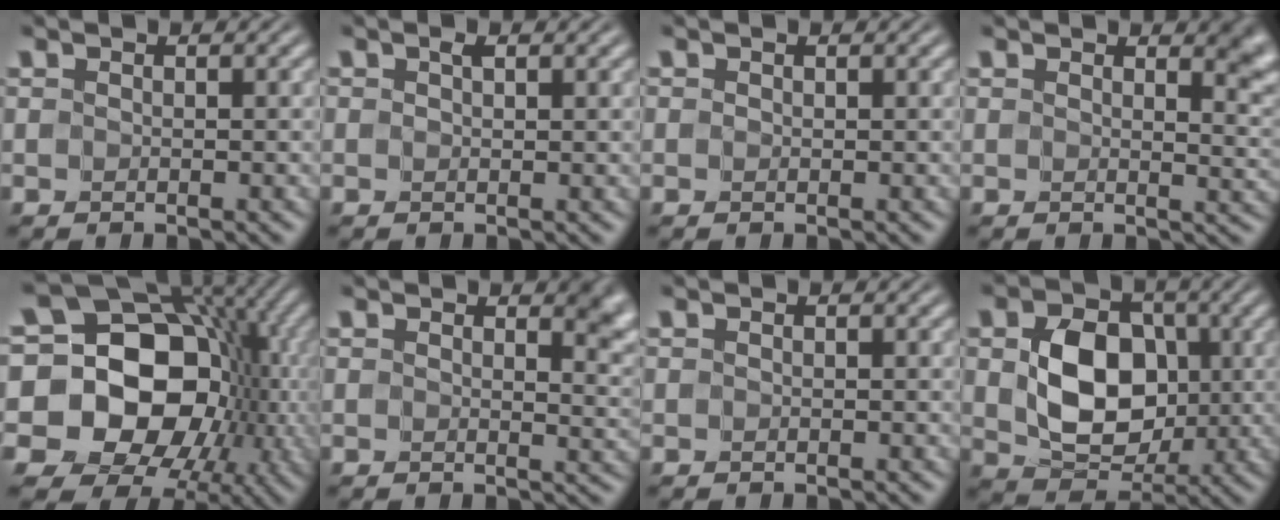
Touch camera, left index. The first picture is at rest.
{"total": 0.9, "force": [0.6, 0.2, 0.7], "torque": [-0.007, 0.000, 0.008]}
{"total": 0.0}
{"total": 4.4, "force": [2.4, 1.7, 3.3], "torque": [-0.029, -0.006, 0.033]}
{"total": 17.9, "force": [-0.8, 14.9, 9.9], "torque": [-0.135, 0.011, -0.037]}
{"total": 4.7, "force": [2.4, 2.0, 3.5], "torque": [-0.031, -0.006, 0.032]}
{"total": 0.0}
{"total": 6.8, "force": [0.2, 5.2, 4.5], "torque": [-0.084, -0.007, 0.013]}